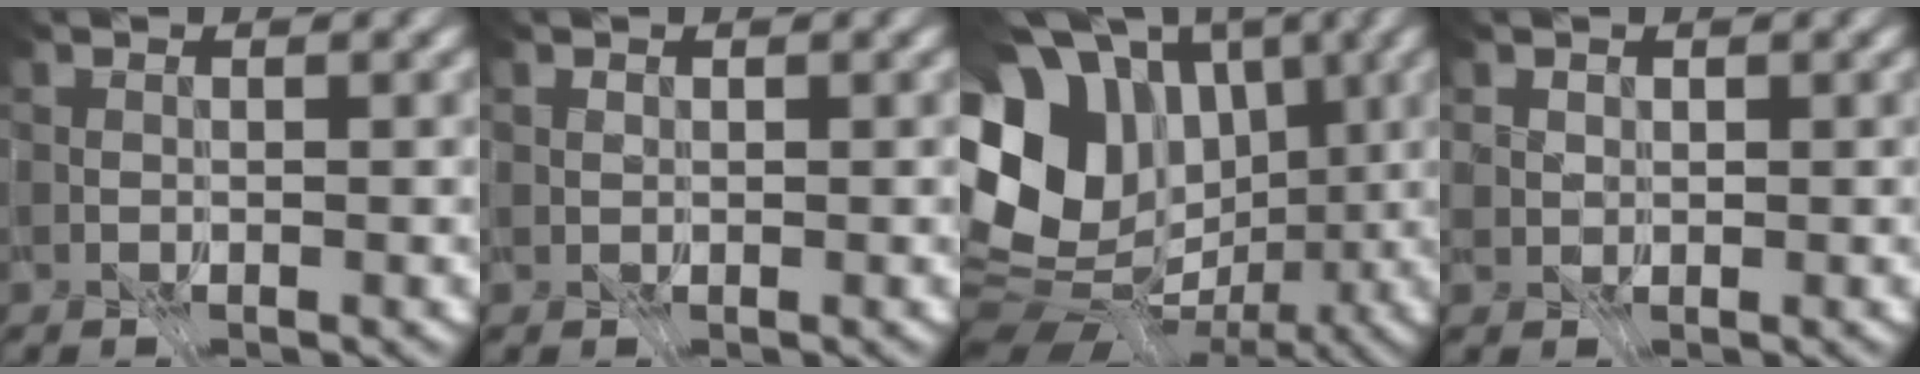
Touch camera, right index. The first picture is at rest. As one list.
[{"total": 2.3, "force": [1.4, 1.5, 1.0], "torque": [-0.017, 0.005, 0.018]}, {"total": 12.5, "force": [0.1, 9.8, 7.7], "torque": [-0.151, 0.010, 0.019]}, {"total": 3.3, "force": [1.9, 2.3, 1.5], "torque": [-0.023, 0.004, 0.026]}]